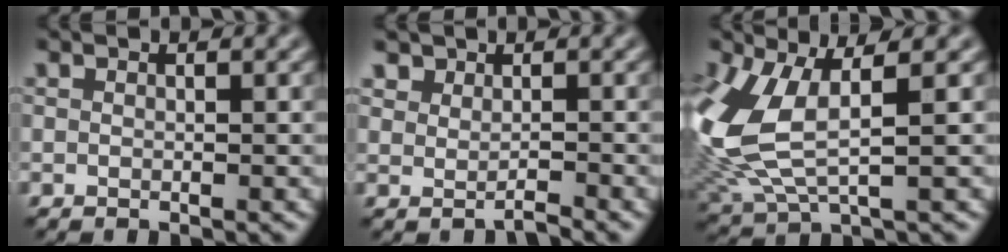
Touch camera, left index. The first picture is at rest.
{"total": 0.9, "force": [0.3, 0.8, 0.4], "torque": [-0.005, -0.004, 0.003]}
{"total": 8.3, "force": [0.9, 4.2, 7.0], "torque": [-0.183, -0.008, 0.021]}